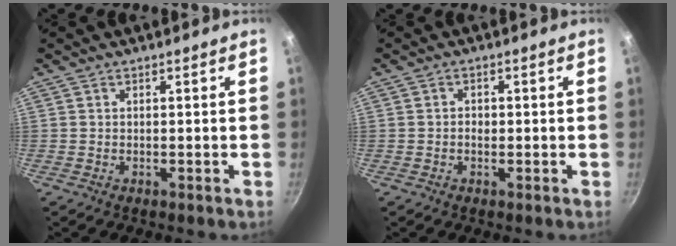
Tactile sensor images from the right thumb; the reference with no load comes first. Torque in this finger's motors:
{"motor_torque": [-0.25, 0.02, -0.05, 0.19, -0.02]}